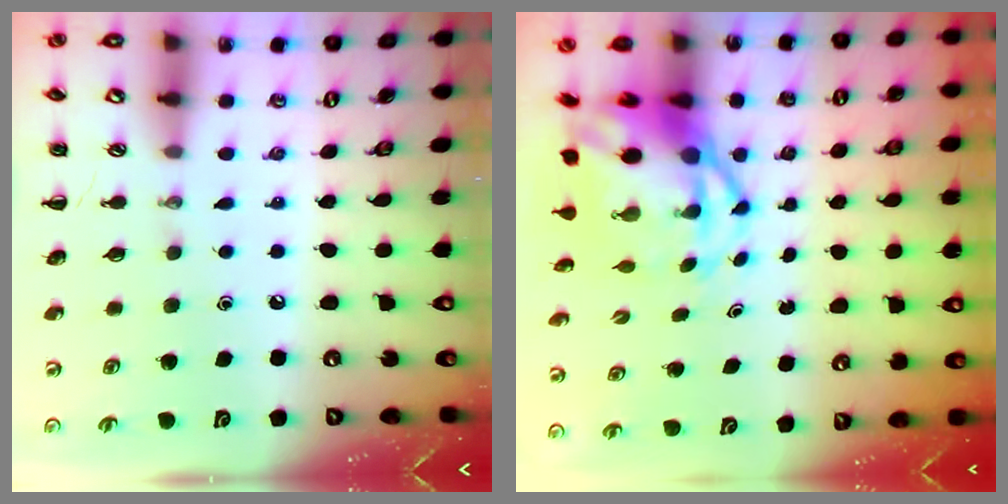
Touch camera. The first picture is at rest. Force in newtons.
{"total": 8.3, "press": 8.0, "slide": 2.2}